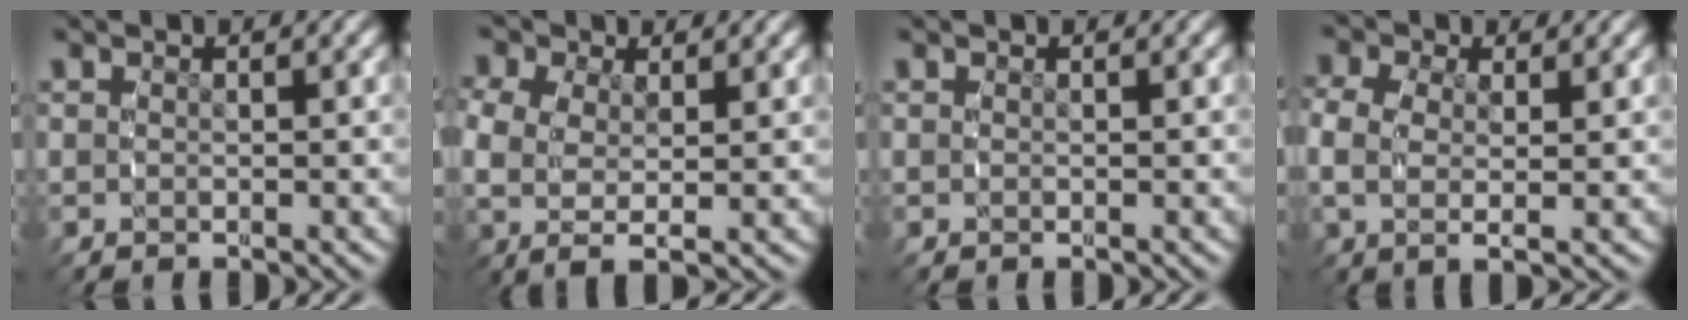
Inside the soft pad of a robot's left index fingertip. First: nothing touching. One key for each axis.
{"total": 5.5, "fx": 0.3, "fy": 3.6, "fz": 4.1, "tx": -0.099, "ty": -0.019, "tz": 0.015}
{"total": 0.0}
{"total": 3.9, "fx": 0.6, "fy": 2.4, "fz": 3.1, "tx": -0.074, "ty": -0.010, "tz": 0.013}